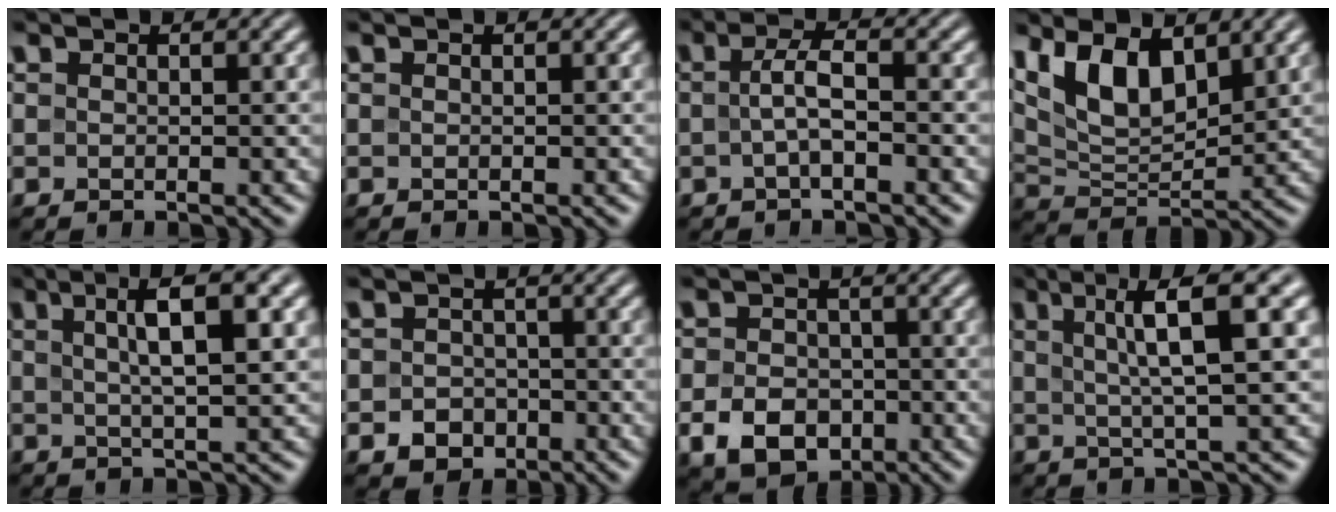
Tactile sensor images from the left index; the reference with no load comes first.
{"total": 0.0}
{"total": 2.5, "force": [-0.3, 0.6, 2.4], "torque": [-0.049, 0.004, -0.011]}
{"total": 8.0, "force": [3.9, 3.9, 5.8], "torque": [-0.111, -0.003, 0.074]}
{"total": 6.7, "force": [2.2, 1.6, 6.1], "torque": [-0.089, 0.013, 0.032]}
{"total": 2.6, "force": [-1.1, 2.1, 1.0], "torque": [-0.011, -0.002, -0.018]}
{"total": 5.2, "force": [-2.0, 3.9, 2.9], "torque": [-0.053, -0.006, -0.041]}
{"total": 7.6, "force": [2.5, 1.5, 7.1], "torque": [-0.100, 0.015, 0.036]}